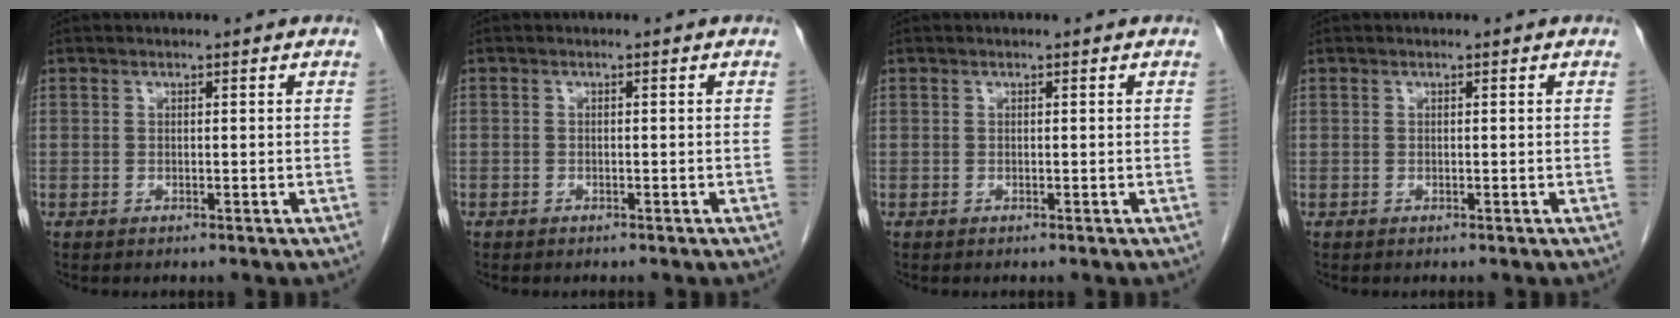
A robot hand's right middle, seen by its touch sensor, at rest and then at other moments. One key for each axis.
{"total": 0.6, "fx": -0.4, "fy": 0.4, "fz": 0.0, "tx": -0.006, "ty": 0.004, "tz": -0.010}
{"total": 0.0}
{"total": 0.0}